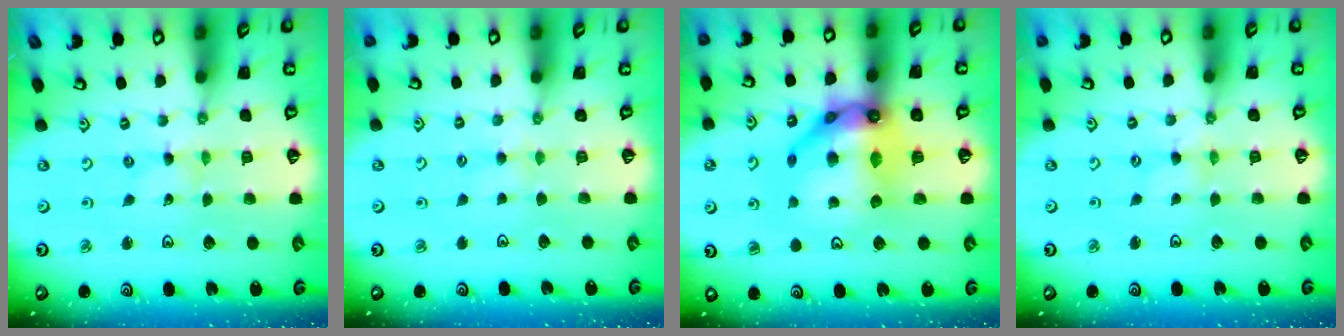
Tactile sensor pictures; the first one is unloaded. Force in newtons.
{"total": 2.6, "press": 2.5, "slide": 0.5}
{"total": 17.7, "press": 17.6, "slide": 2.1}
{"total": 1.1, "press": 1.1, "slide": 0.1}